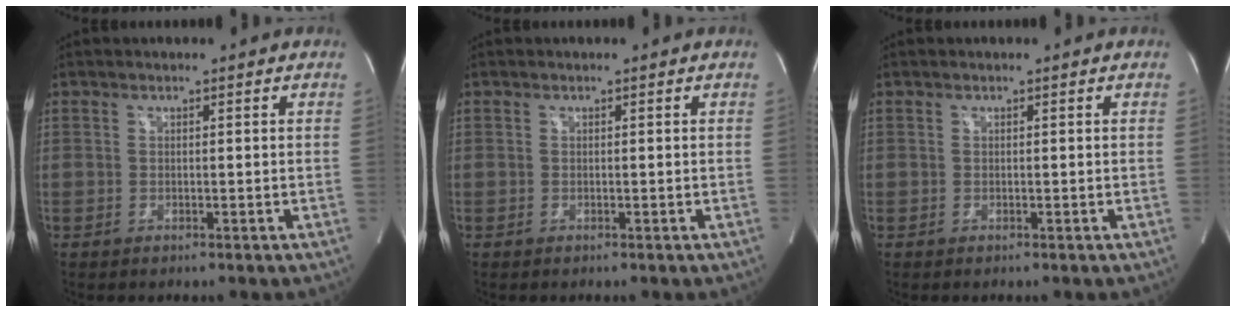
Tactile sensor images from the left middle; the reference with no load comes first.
{"total": 0.0}
{"total": 0.0}